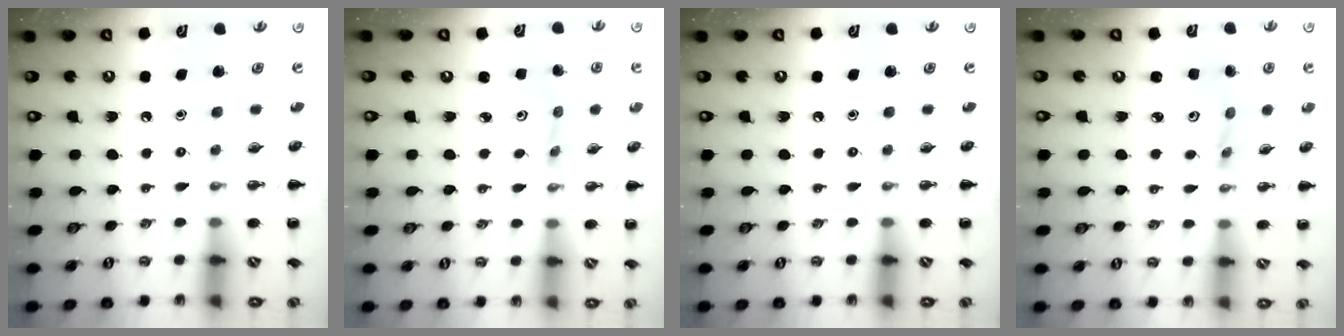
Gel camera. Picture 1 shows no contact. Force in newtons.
{"total": 1.5, "press": 1.5, "slide": 0.3}
{"total": 0.0}
{"total": 3.5, "press": 3.5, "slide": 0.1}